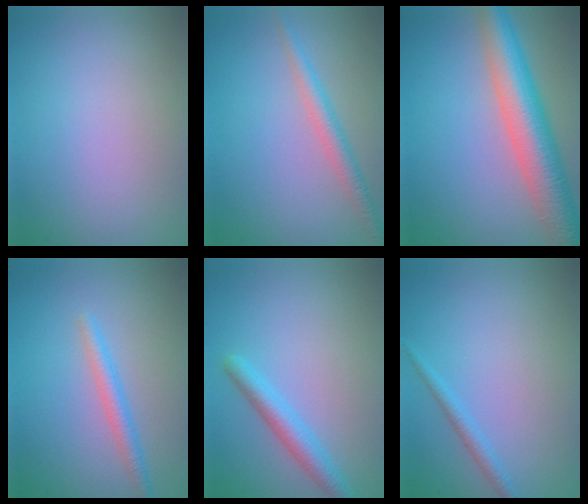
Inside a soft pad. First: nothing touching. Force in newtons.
{"total": 2.5, "press": 2.5, "slide": 0.0}
{"total": 8.2, "press": 8.2, "slide": 0.3}
{"total": 2.1, "press": 2.1, "slide": 0.1}
{"total": 2.8, "press": 2.8, "slide": 0.2}
{"total": 1.3, "press": 1.3, "slide": 0.1}